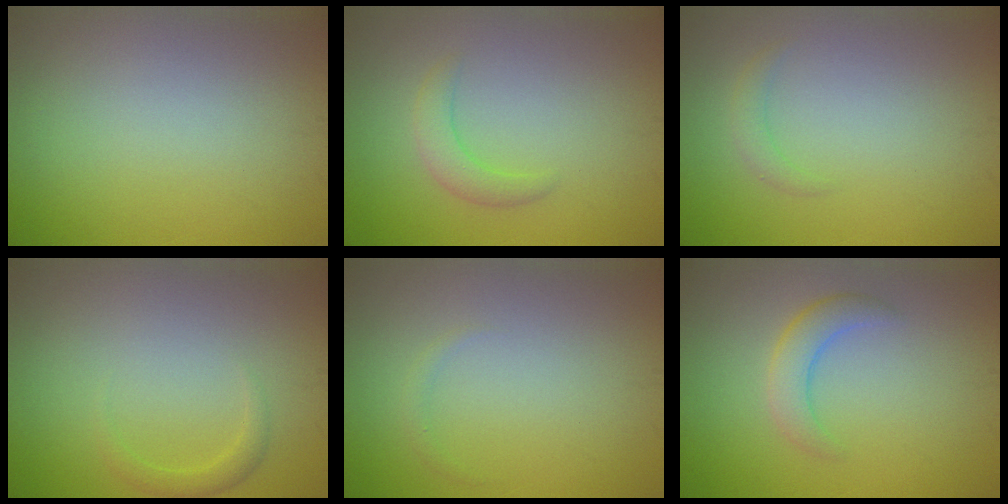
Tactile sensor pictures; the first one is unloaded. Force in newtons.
{"total": 2.1, "press": 2.1, "slide": 0.2}
{"total": 1.1, "press": 1.1, "slide": 0.1}
{"total": 1.3, "press": 1.3, "slide": 0.1}
{"total": 0.6, "press": 0.6, "slide": 0.0}
{"total": 2.6, "press": 2.6, "slide": 0.3}